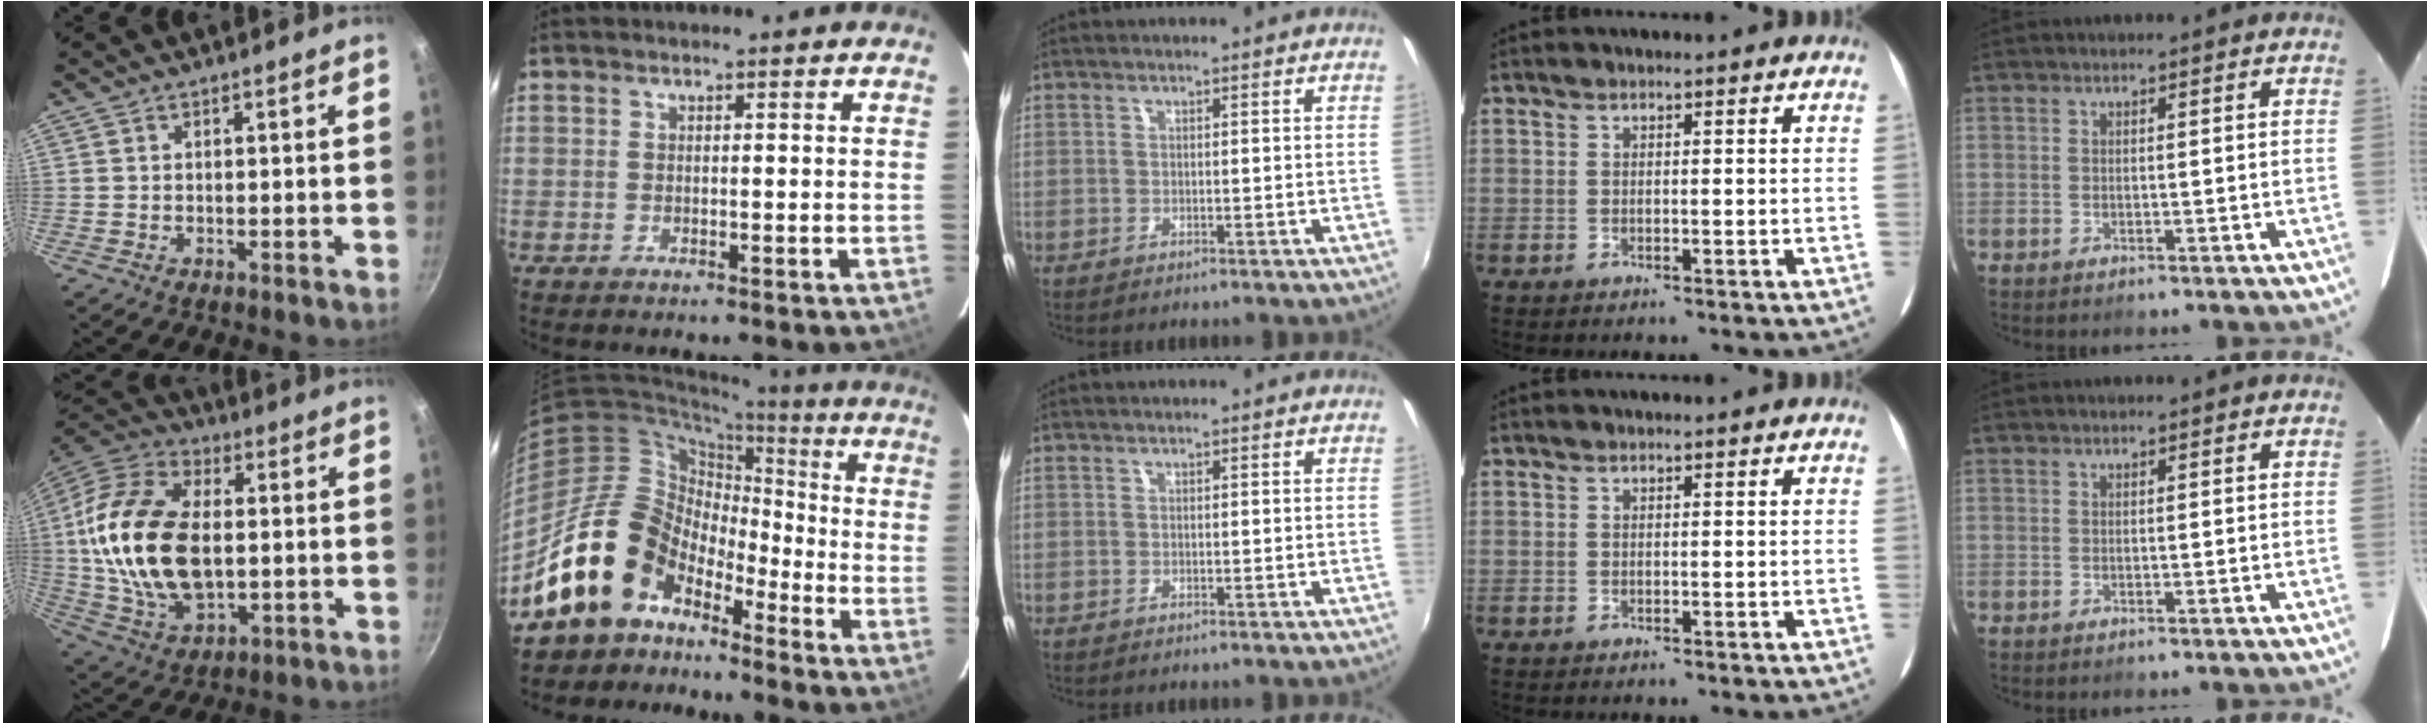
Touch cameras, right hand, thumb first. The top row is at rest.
{"thumb": {"total": 23.5, "force": [0.7, 14.1, 18.7], "torque": [-0.354, 0.013, 0.011]}, "index": {"total": 17.3, "force": [-11.2, 10.9, 7.2], "torque": [-0.149, 0.022, -0.179]}}